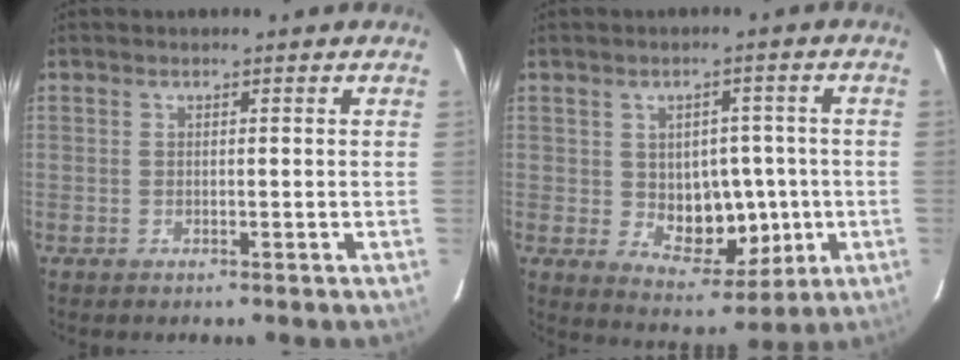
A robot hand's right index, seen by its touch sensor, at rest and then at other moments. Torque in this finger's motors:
{"motor_torque": [0.45, -0.22, 0.45, 0.04]}